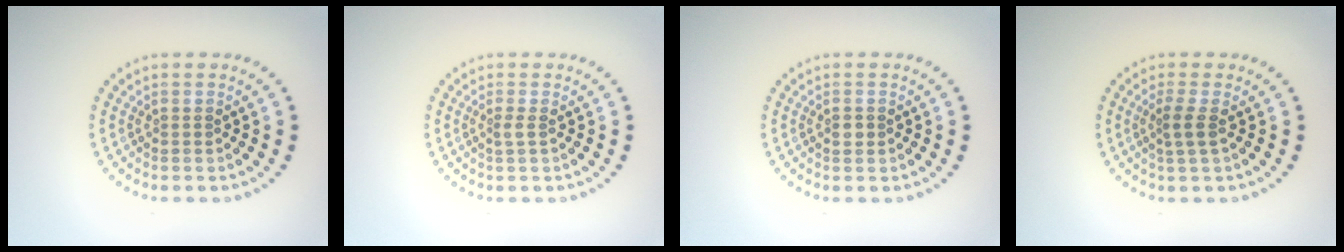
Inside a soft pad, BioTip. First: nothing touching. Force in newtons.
{"total": 0.8, "press": 0.6, "slide": 0.6}
{"total": 1.1, "press": 1.1, "slide": 0.2}
{"total": 1.7, "press": 1.3, "slide": 1.1}